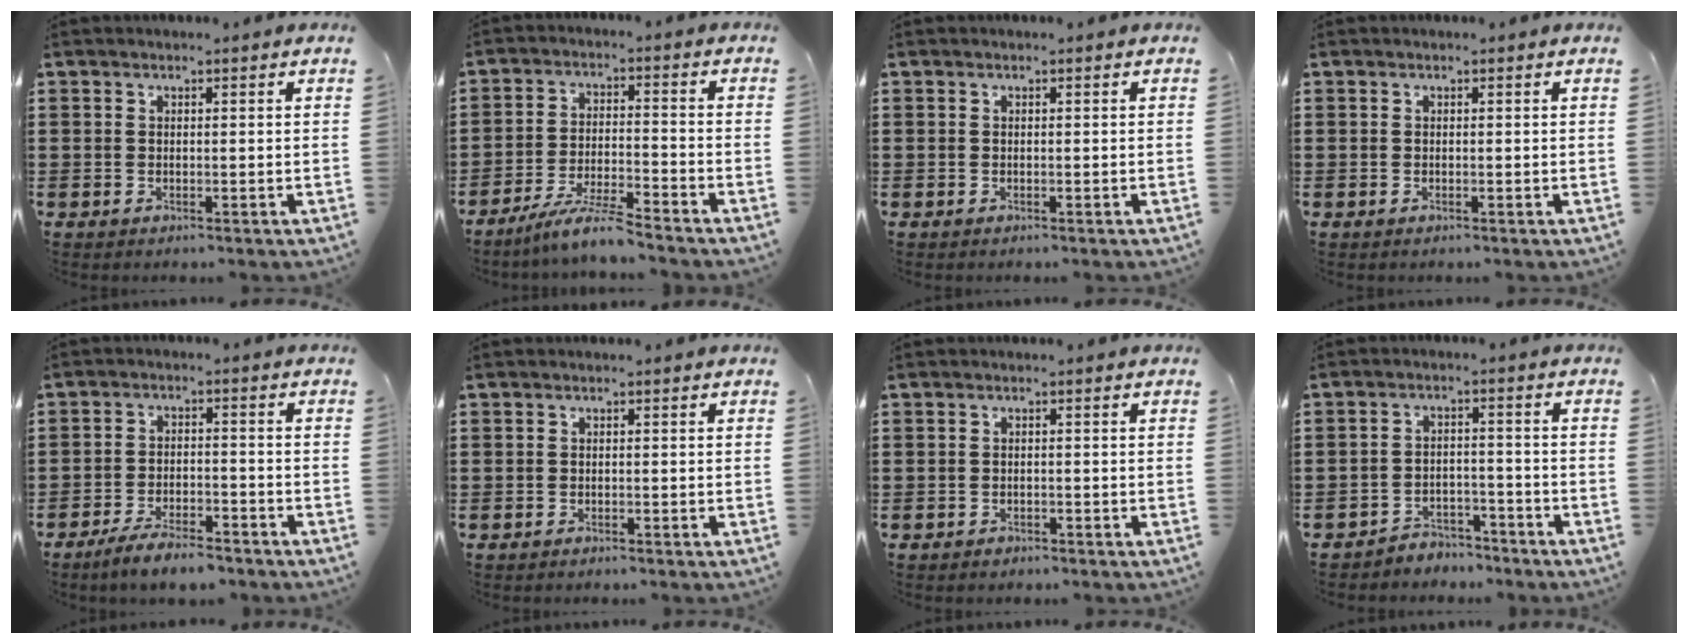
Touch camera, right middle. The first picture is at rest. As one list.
[{"total": 6.5, "force": [-5.8, -0.2, 2.8], "torque": [-0.064, -0.014, -0.112]}, {"total": 0.0}, {"total": 0.0}, {"total": 5.2, "force": [-4.6, 0.8, 2.1], "torque": [-0.047, -0.002, -0.092]}, {"total": 0.7, "force": [-0.7, 0.1, 0.0], "torque": [-0.002, 0.000, -0.014]}, {"total": 1.0, "force": [-0.9, 0.4, 0.0], "torque": [-0.004, 0.001, -0.021]}, {"total": 3.7, "force": [-3.7, 0.8, -0.2], "torque": [-0.005, 0.002, -0.078]}]